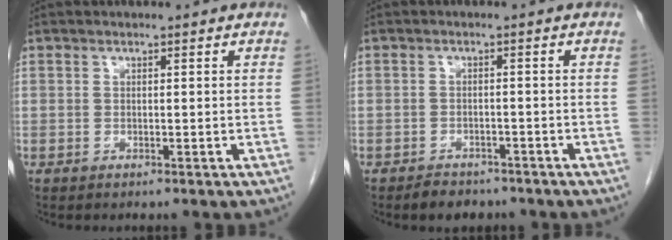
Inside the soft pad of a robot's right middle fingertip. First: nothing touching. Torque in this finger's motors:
{"motor_torque": [0.44, -0.30, -0.01, 0.01]}